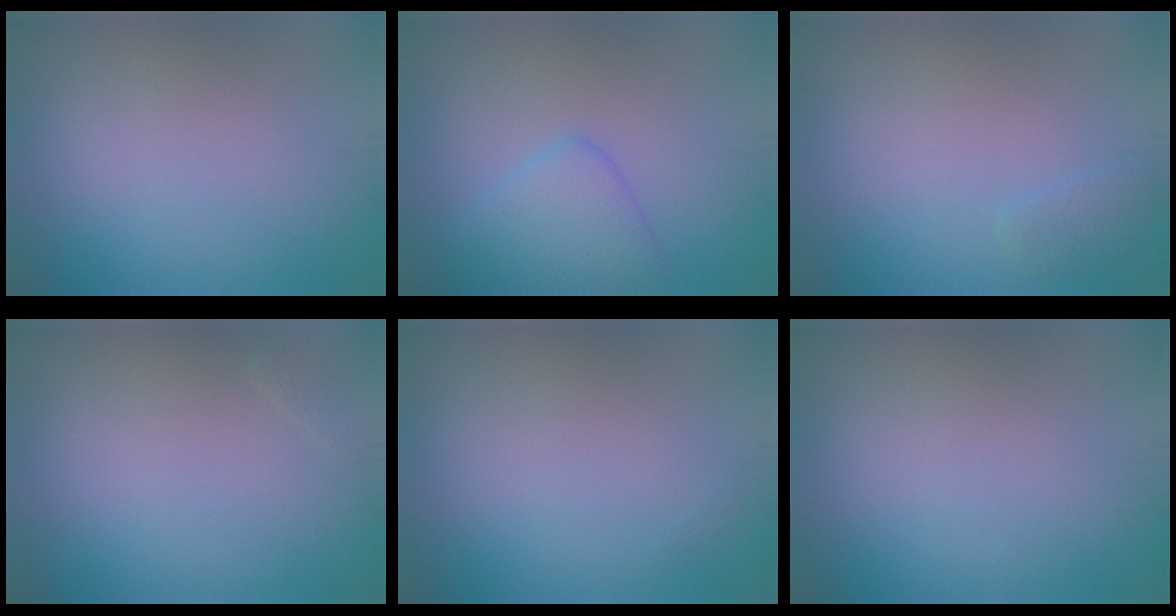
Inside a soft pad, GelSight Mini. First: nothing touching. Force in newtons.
{"total": 3.3, "press": 3.3, "slide": 0.2}
{"total": 1.0, "press": 1.0, "slide": 0.0}
{"total": 0.6, "press": 0.5, "slide": 0.1}
{"total": 0.0}
{"total": 0.0}